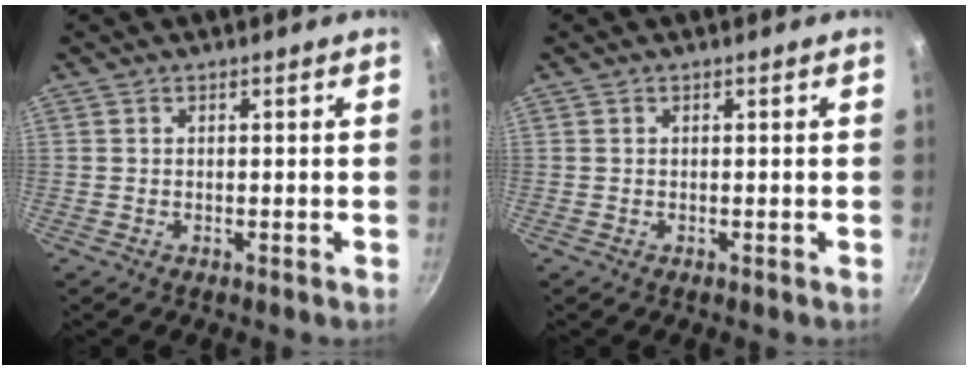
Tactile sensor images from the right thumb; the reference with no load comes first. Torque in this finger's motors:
{"motor_torque": [-0.42, 0.16, -0.24, 0.07, 0.00]}